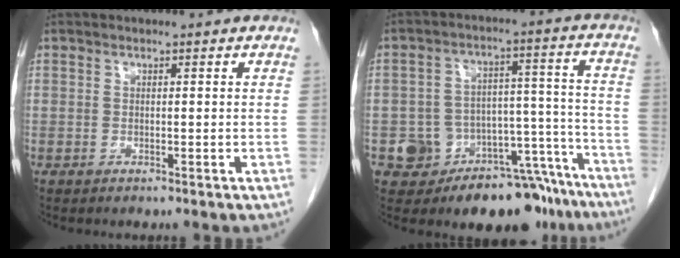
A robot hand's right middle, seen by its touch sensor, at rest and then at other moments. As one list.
[{"total": 14.4, "force": [-11.1, 7.9, 4.8], "torque": [-0.023, 0.076, -0.150]}]